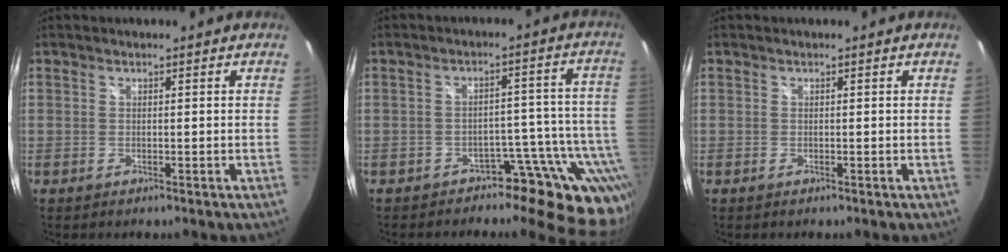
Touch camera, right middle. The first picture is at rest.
{"total": 10.6, "force": [-8.1, 5.9, 3.7], "torque": [-0.015, 0.027, -0.109]}
{"total": 0.0}